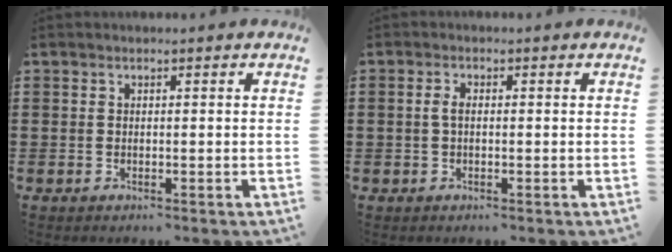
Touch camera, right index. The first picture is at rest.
{"total": 1.8, "force": [-0.1, 0.8, 1.6], "torque": [-0.040, 0.000, -0.004]}